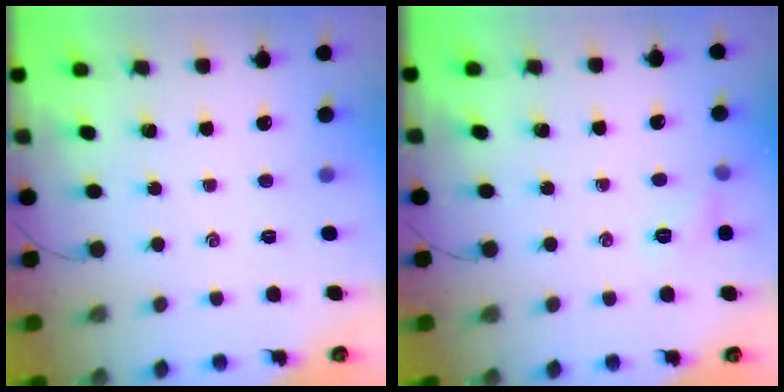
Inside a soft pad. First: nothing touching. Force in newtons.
{"total": 5.2, "press": 4.9, "slide": 1.6}